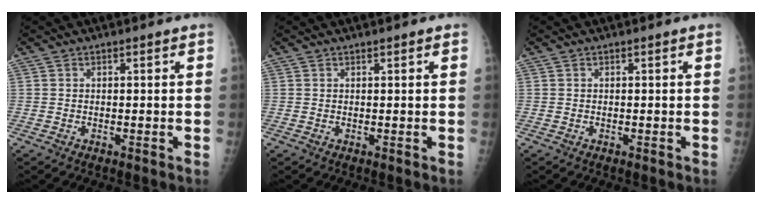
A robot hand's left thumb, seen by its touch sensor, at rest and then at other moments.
{"total": 0.7, "force": [0.5, 0.2, 0.4], "torque": [-0.004, 0.000, 0.005]}
{"total": 0.0}